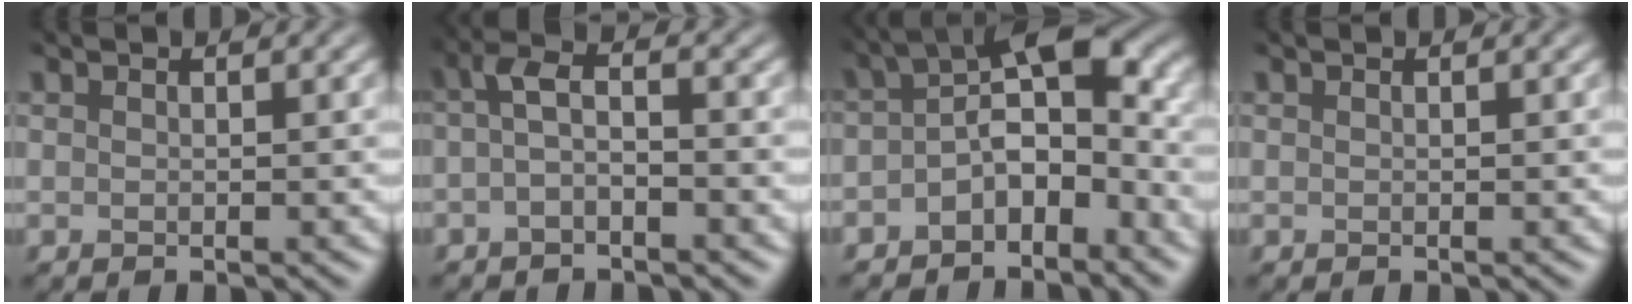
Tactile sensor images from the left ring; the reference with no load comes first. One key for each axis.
{"total": 2.1, "fx": -1.4, "fy": 0.6, "fz": 1.5, "tx": -0.048, "ty": 0.000, "tz": -0.019}
{"total": 5.7, "fx": -2.7, "fy": 2.9, "fz": 4.1, "tx": -0.060, "ty": 0.017, "tz": -0.052}
{"total": 0.0}